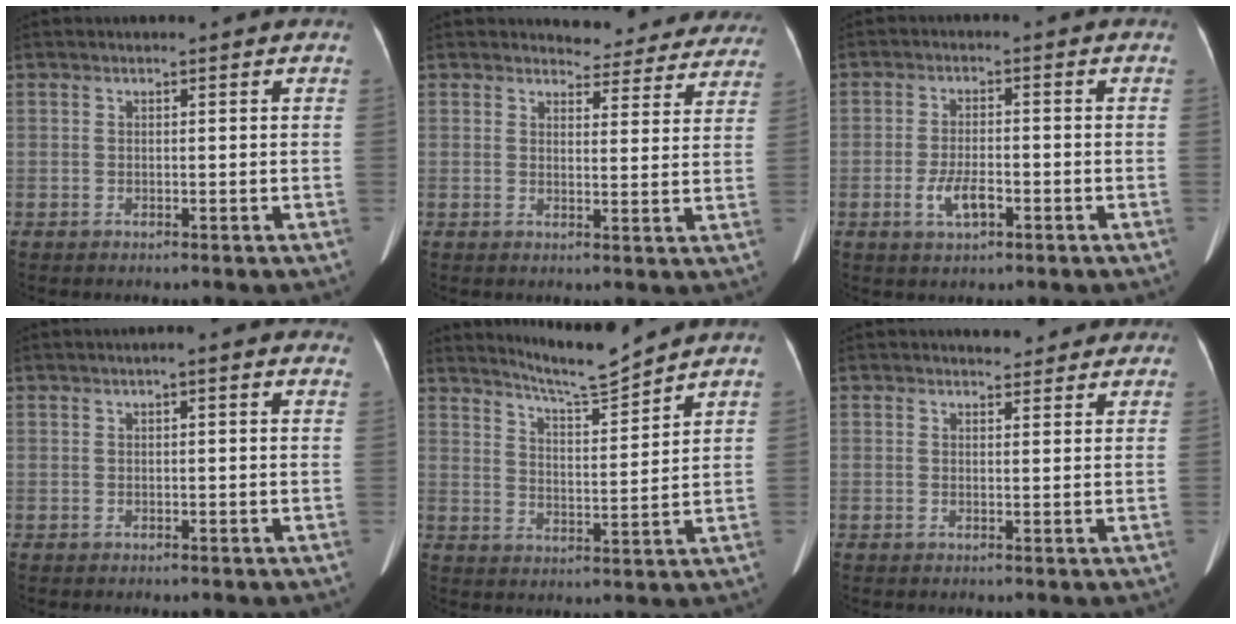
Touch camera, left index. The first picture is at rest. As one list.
[{"total": 11.9, "force": [11.3, 3.5, 0.9], "torque": [0.024, -0.023, 0.106]}, {"total": 4.4, "force": [-2.0, 1.6, 3.5], "torque": [-0.074, -0.003, -0.031]}, {"total": 2.3, "force": [1.1, 0.6, 2.0], "torque": [-0.024, 0.021, 0.013]}, {"total": 7.4, "force": [7.1, -1.3, 1.6], "torque": [-0.042, -0.019, 0.129]}, {"total": 3.5, "force": [3.0, 1.7, 0.7], "torque": [0.000, 0.009, 0.032]}]